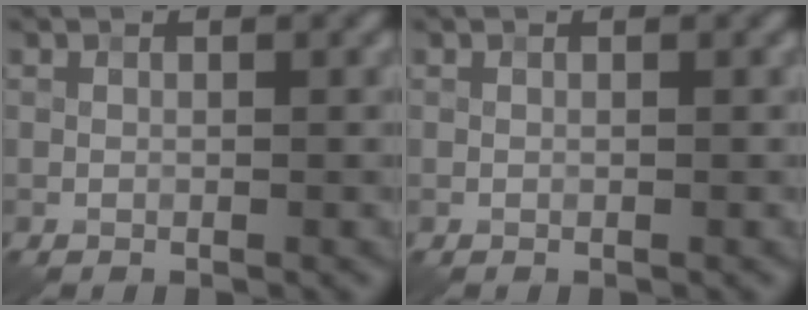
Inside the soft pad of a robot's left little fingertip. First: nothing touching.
{"total": 0.0}